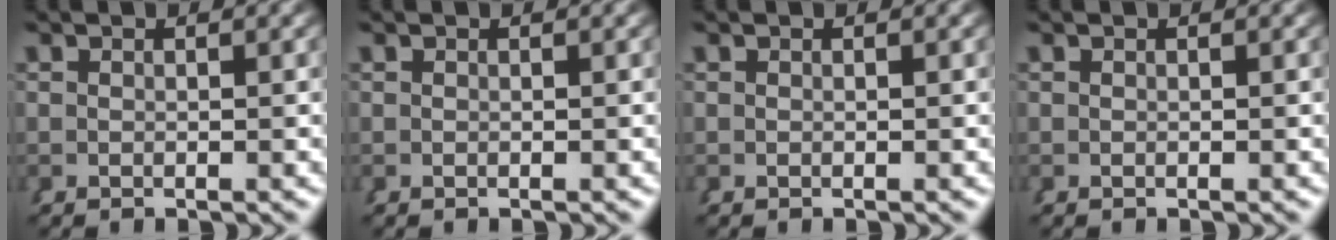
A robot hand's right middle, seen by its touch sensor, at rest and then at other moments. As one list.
[{"total": 0.0}, {"total": 0.0}, {"total": 0.0}]